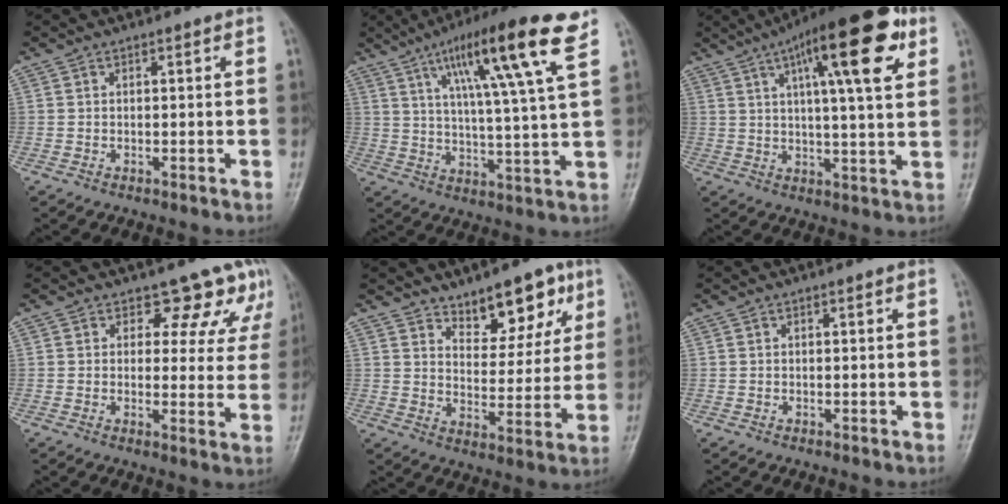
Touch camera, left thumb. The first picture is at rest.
{"total": 17.0, "force": [8.7, 1.0, 14.6], "torque": [-0.238, -0.025, 0.135]}
{"total": 18.7, "force": [8.1, 4.7, 16.2], "torque": [-0.221, -0.008, 0.114]}
{"total": 8.0, "force": [6.0, 4.8, 2.1], "torque": [0.022, -0.030, 0.052]}
{"total": 10.1, "force": [6.7, 5.1, 5.6], "torque": [-0.039, -0.044, 0.104]}
{"total": 0.0}